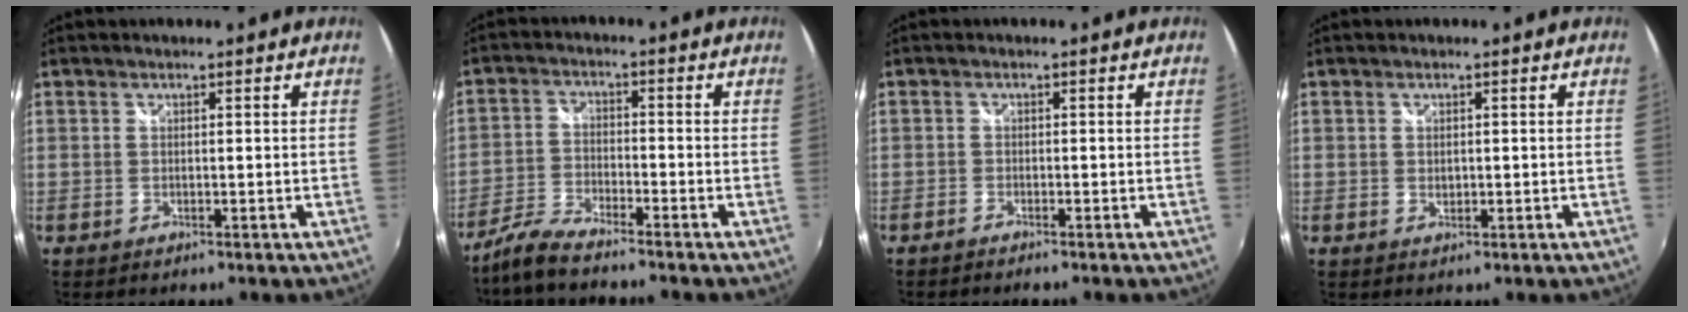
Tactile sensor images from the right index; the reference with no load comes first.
{"total": 6.1, "force": [-5.4, 0.8, 2.6], "torque": [-0.066, -0.003, -0.111]}
{"total": 1.6, "force": [-1.4, 0.2, 0.6], "torque": [-0.021, -0.008, -0.029]}
{"total": 1.1, "force": [0.1, 0.9, 0.5], "torque": [-0.010, -0.002, 0.002]}